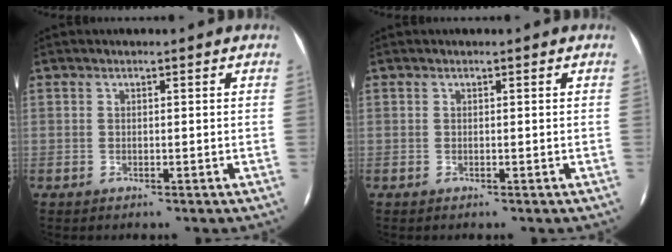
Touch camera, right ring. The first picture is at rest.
{"total": 0.0}